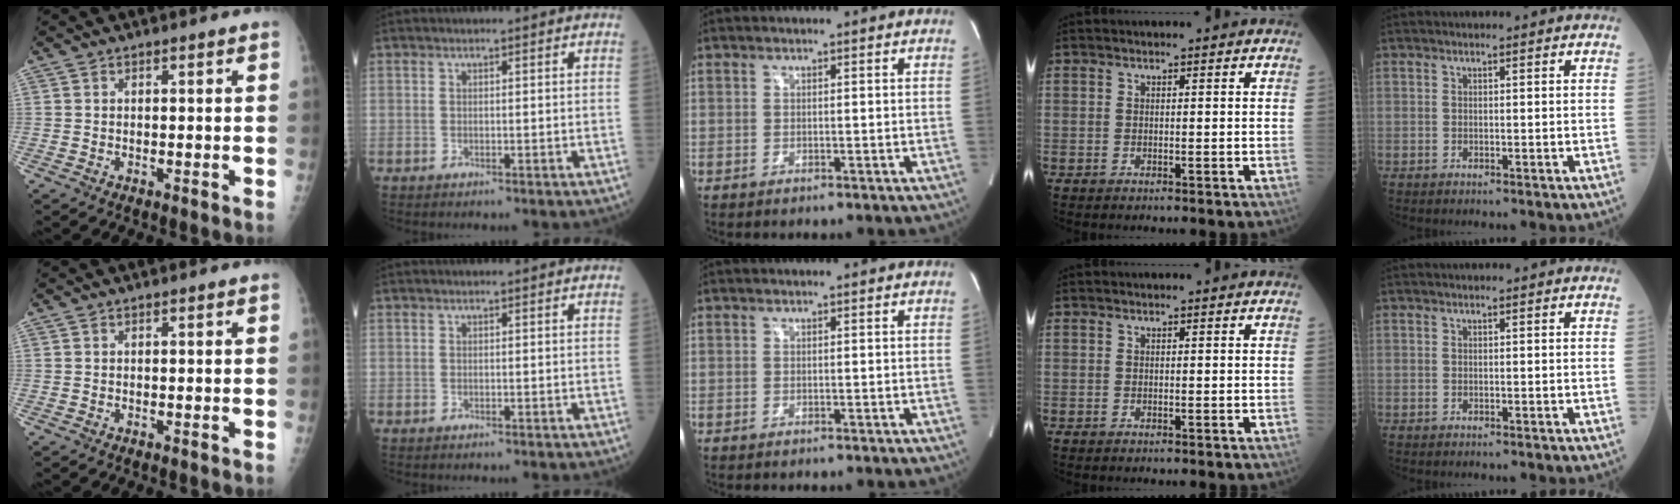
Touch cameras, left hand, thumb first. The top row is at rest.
{}